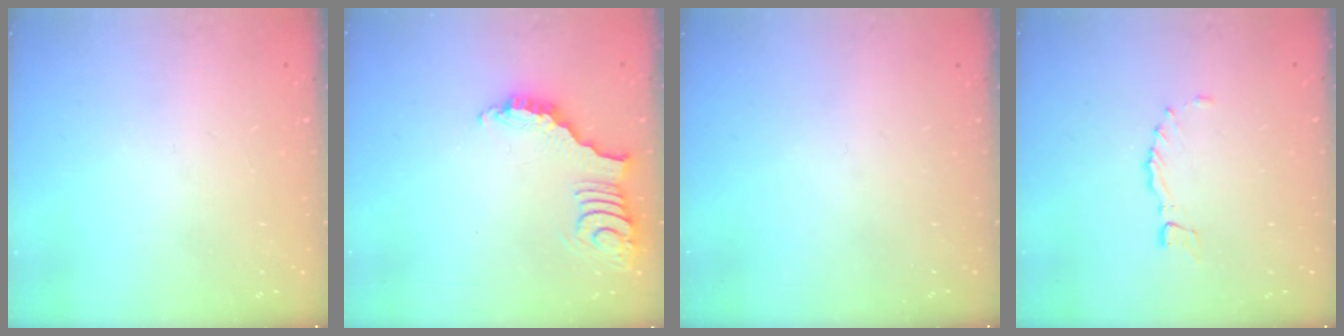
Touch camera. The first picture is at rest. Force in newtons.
{"total": 3.9, "press": 3.9, "slide": 0.6}
{"total": 0.0}
{"total": 1.2, "press": 1.2, "slide": 0.3}